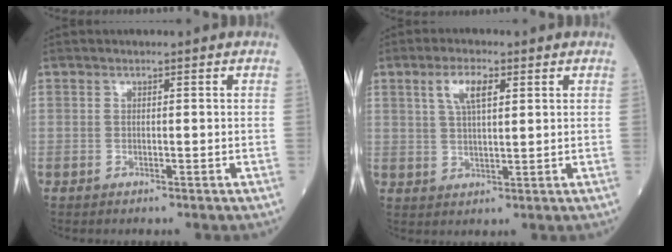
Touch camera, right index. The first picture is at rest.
{"total": 5.2, "force": [2.3, 1.5, 4.5], "torque": [-0.092, 0.008, 0.045]}